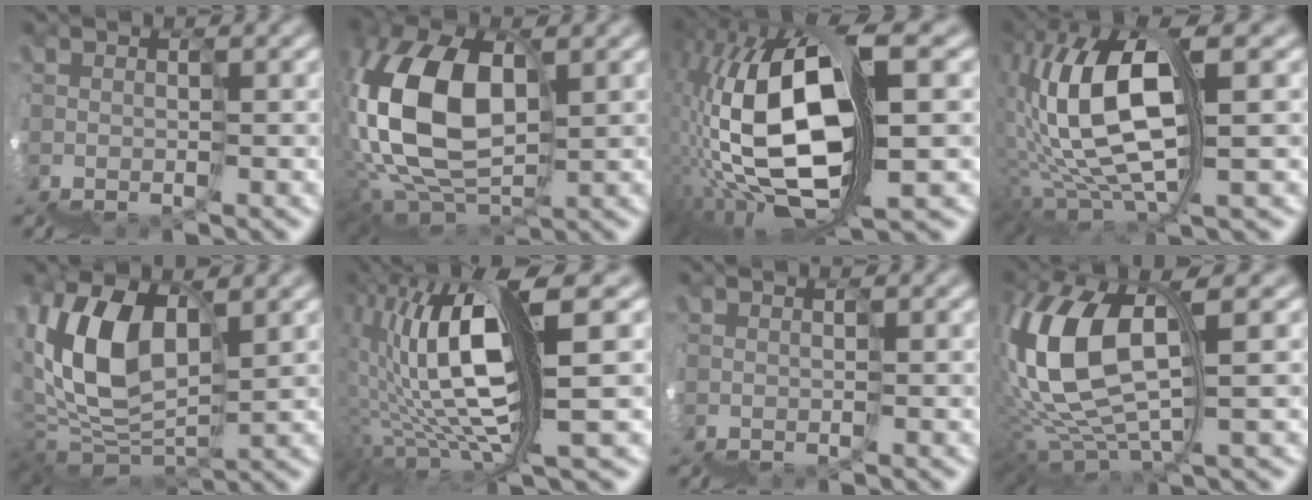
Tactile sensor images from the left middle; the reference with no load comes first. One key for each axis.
{"total": 9.3, "fx": 3.0, "fy": 5.5, "fz": 6.9, "tx": -0.174, "ty": 0.044, "tz": 0.040}
{"total": 12.5, "fx": 2.9, "fy": 5.7, "fz": 10.7, "tx": -0.214, "ty": 0.037, "tz": 0.057}
{"total": 9.6, "fx": 2.8, "fy": 3.3, "fz": 8.6, "tx": -0.192, "ty": 0.041, "tz": 0.041}
{"total": 6.5, "fx": 4.1, "fy": 3.4, "fz": 3.8, "tx": -0.092, "ty": 0.036, "tz": 0.060}
{"total": 9.3, "fx": 2.6, "fy": 1.4, "fz": 8.8, "tx": -0.167, "ty": 0.047, "tz": 0.043}
{"total": 0.0}
{"total": 8.0, "fx": 3.8, "fy": 3.3, "fz": 6.1, "tx": -0.149, "ty": 0.036, "tz": 0.059}